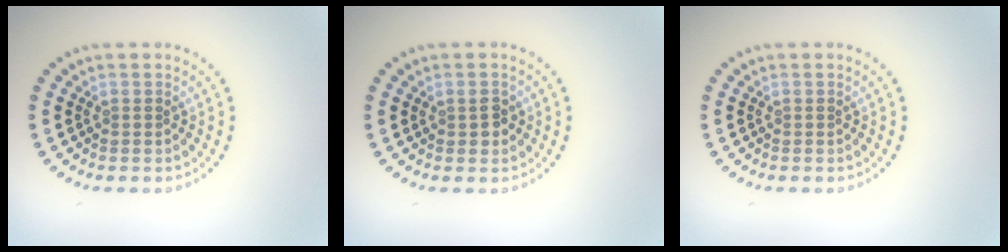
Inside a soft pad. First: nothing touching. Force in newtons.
{"total": 1.5, "press": 1.5, "slide": 0.3}
{"total": 0.0}